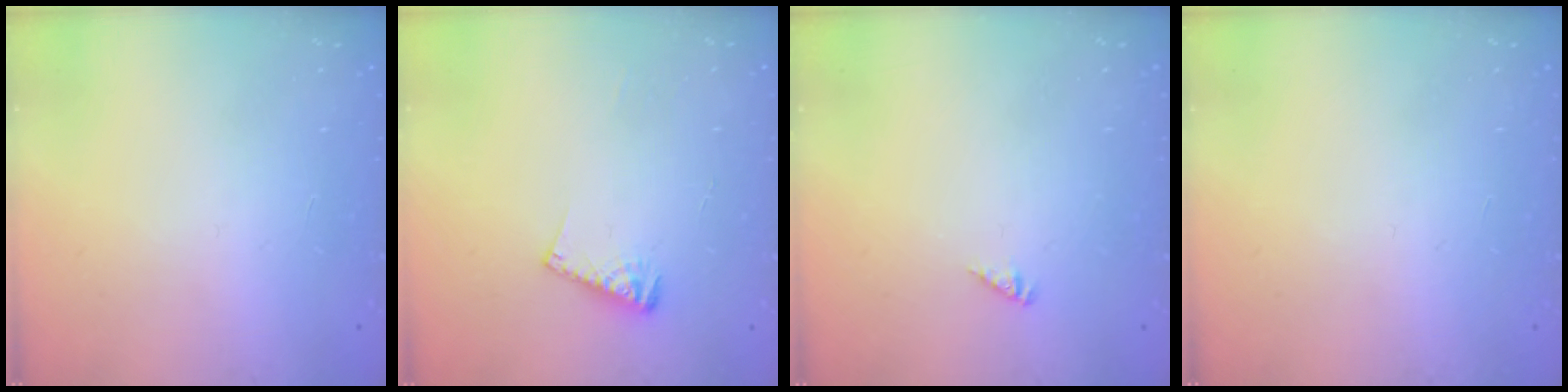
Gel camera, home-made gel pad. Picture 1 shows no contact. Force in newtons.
{"total": 5.8, "press": 5.8, "slide": 0.3}
{"total": 0.0}
{"total": 0.0}